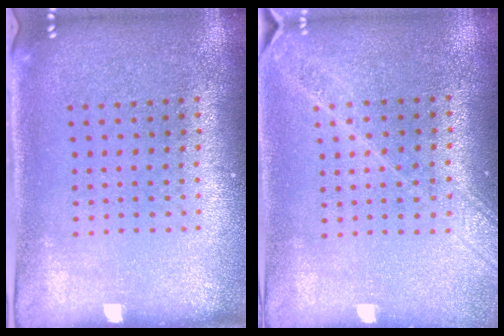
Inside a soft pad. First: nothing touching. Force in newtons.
{"total": 1.7, "press": 1.4, "slide": 0.9}